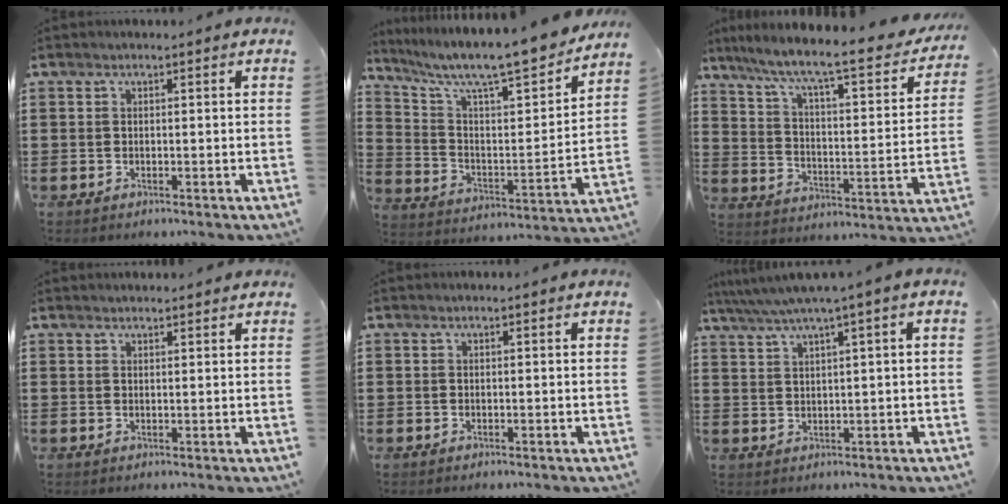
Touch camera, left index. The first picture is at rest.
{"total": 9.8, "force": [8.7, 1.0, 4.6], "torque": [-0.110, -0.071, 0.140]}
{"total": 8.0, "force": [6.3, 0.3, 4.9], "torque": [-0.112, -0.053, 0.095]}
{"total": 1.1, "force": [1.1, 0.2, 0.2], "torque": [-0.005, 0.000, 0.022]}
{"total": 0.0}
{"total": 3.5, "force": [1.6, -0.4, 3.0], "torque": [-0.062, -0.007, 0.026]}